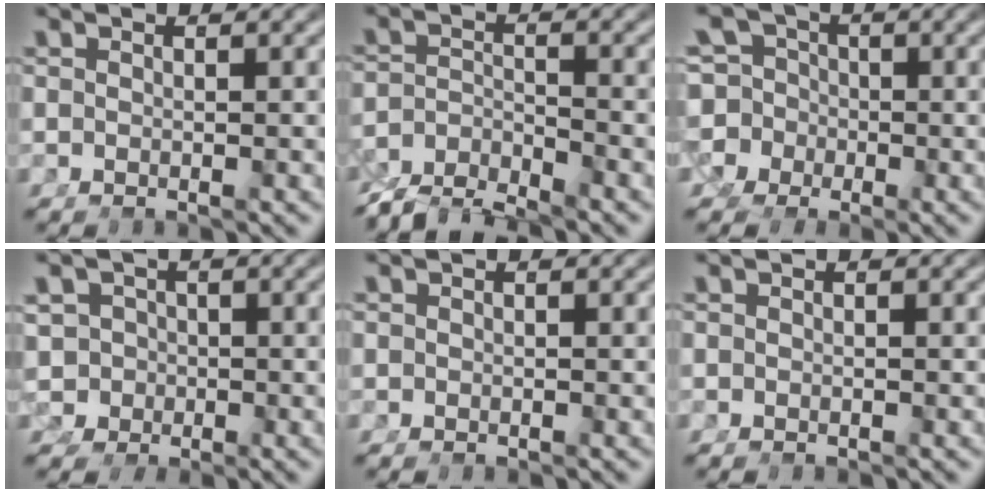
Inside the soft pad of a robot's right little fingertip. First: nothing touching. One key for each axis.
{"total": 5.7, "fx": -5.0, "fy": 1.7, "fz": 2.3, "tx": -0.025, "ty": -0.019, "tz": -0.079}
{"total": 13.1, "fx": -1.6, "fy": 12.5, "fz": 3.6, "tx": -0.124, "ty": -0.051, "tz": -0.035}
{"total": 9.7, "fx": -1.3, "fy": 9.2, "fz": 2.9, "tx": -0.089, "ty": -0.039, "tz": -0.021}
{"total": 0.0}
{"total": 0.0}